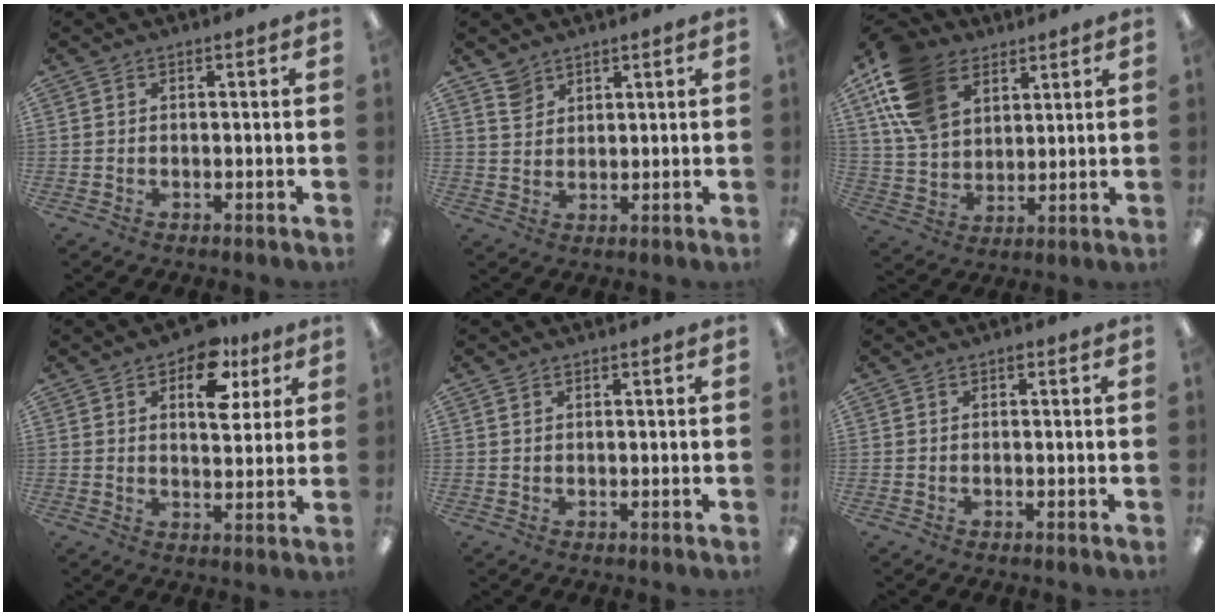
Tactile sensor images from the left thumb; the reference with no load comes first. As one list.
[{"total": 4.5, "force": [3.5, 2.7, 1.0], "torque": [-0.015, -0.011, 0.066]}, {"total": 17.3, "force": [9.1, 11.6, 9.0], "torque": [-0.199, -0.018, 0.178]}, {"total": 12.2, "force": [6.4, 6.9, 7.7], "torque": [-0.095, -0.020, 0.107]}, {"total": 0.9, "force": [0.6, 0.6, 0.3], "torque": [-0.009, 0.001, 0.012]}, {"total": 0.7, "force": [0.4, 0.3, 0.4], "torque": [-0.010, 0.003, 0.007]}]